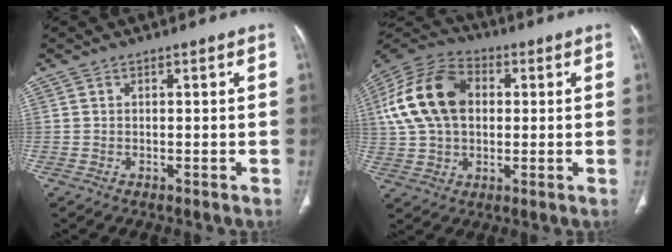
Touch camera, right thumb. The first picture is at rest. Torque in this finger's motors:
{"motor_torque": [0.91, 3.31, 1.34, 0.00, 0.21]}